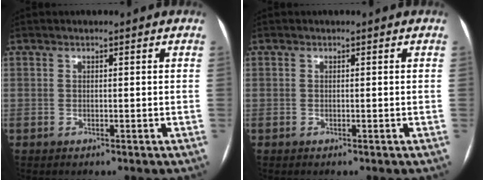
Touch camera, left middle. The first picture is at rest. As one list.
[{"total": 0.0}]